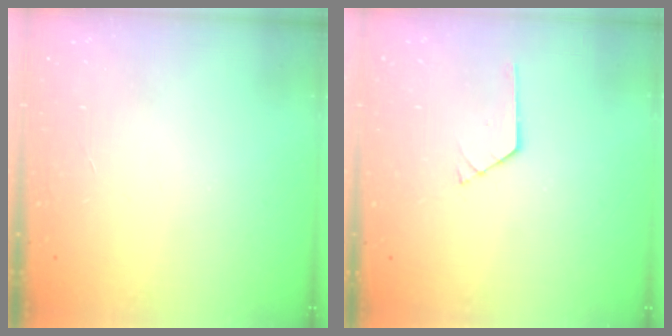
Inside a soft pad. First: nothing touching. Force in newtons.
{"total": 0.9, "press": 0.9, "slide": 0.1}